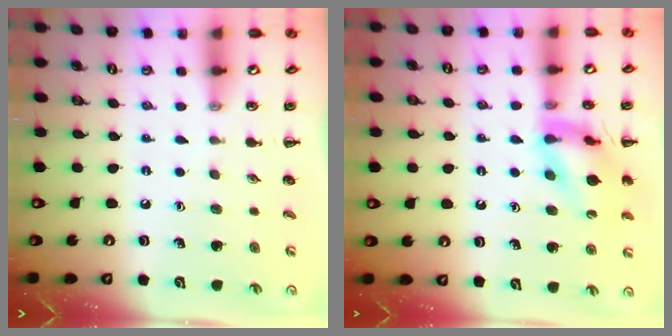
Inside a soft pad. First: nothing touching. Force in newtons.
{"total": 13.9, "press": 13.8, "slide": 1.5}